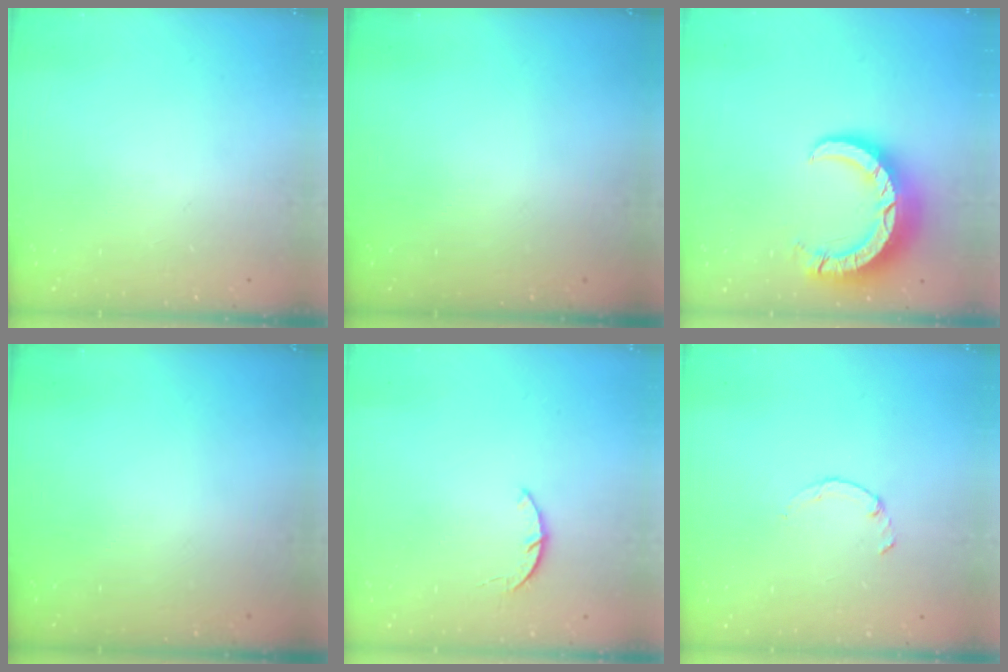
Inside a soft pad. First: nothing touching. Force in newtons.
{"total": 0.0}
{"total": 9.9, "press": 9.8, "slide": 1.0}
{"total": 0.0}
{"total": 3.2, "press": 3.2, "slide": 0.4}
{"total": 1.5, "press": 1.4, "slide": 0.3}